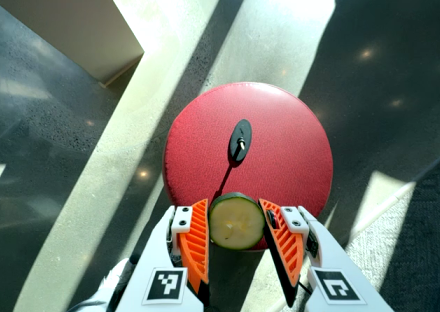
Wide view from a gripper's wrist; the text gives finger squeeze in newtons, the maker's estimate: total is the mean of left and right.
{"total": 9.5, "left": 9.6, "right": 9.4}